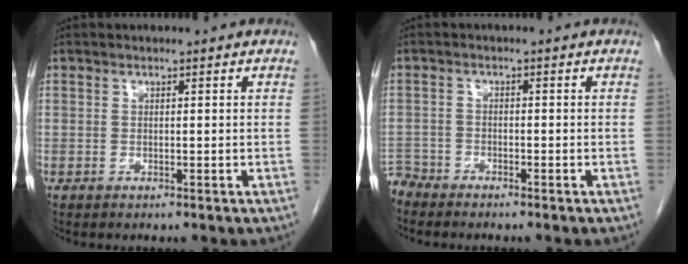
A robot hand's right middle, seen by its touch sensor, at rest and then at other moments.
{"total": 3.2, "force": [-3.1, 0.6, -0.4], "torque": [0.010, -0.008, -0.061]}